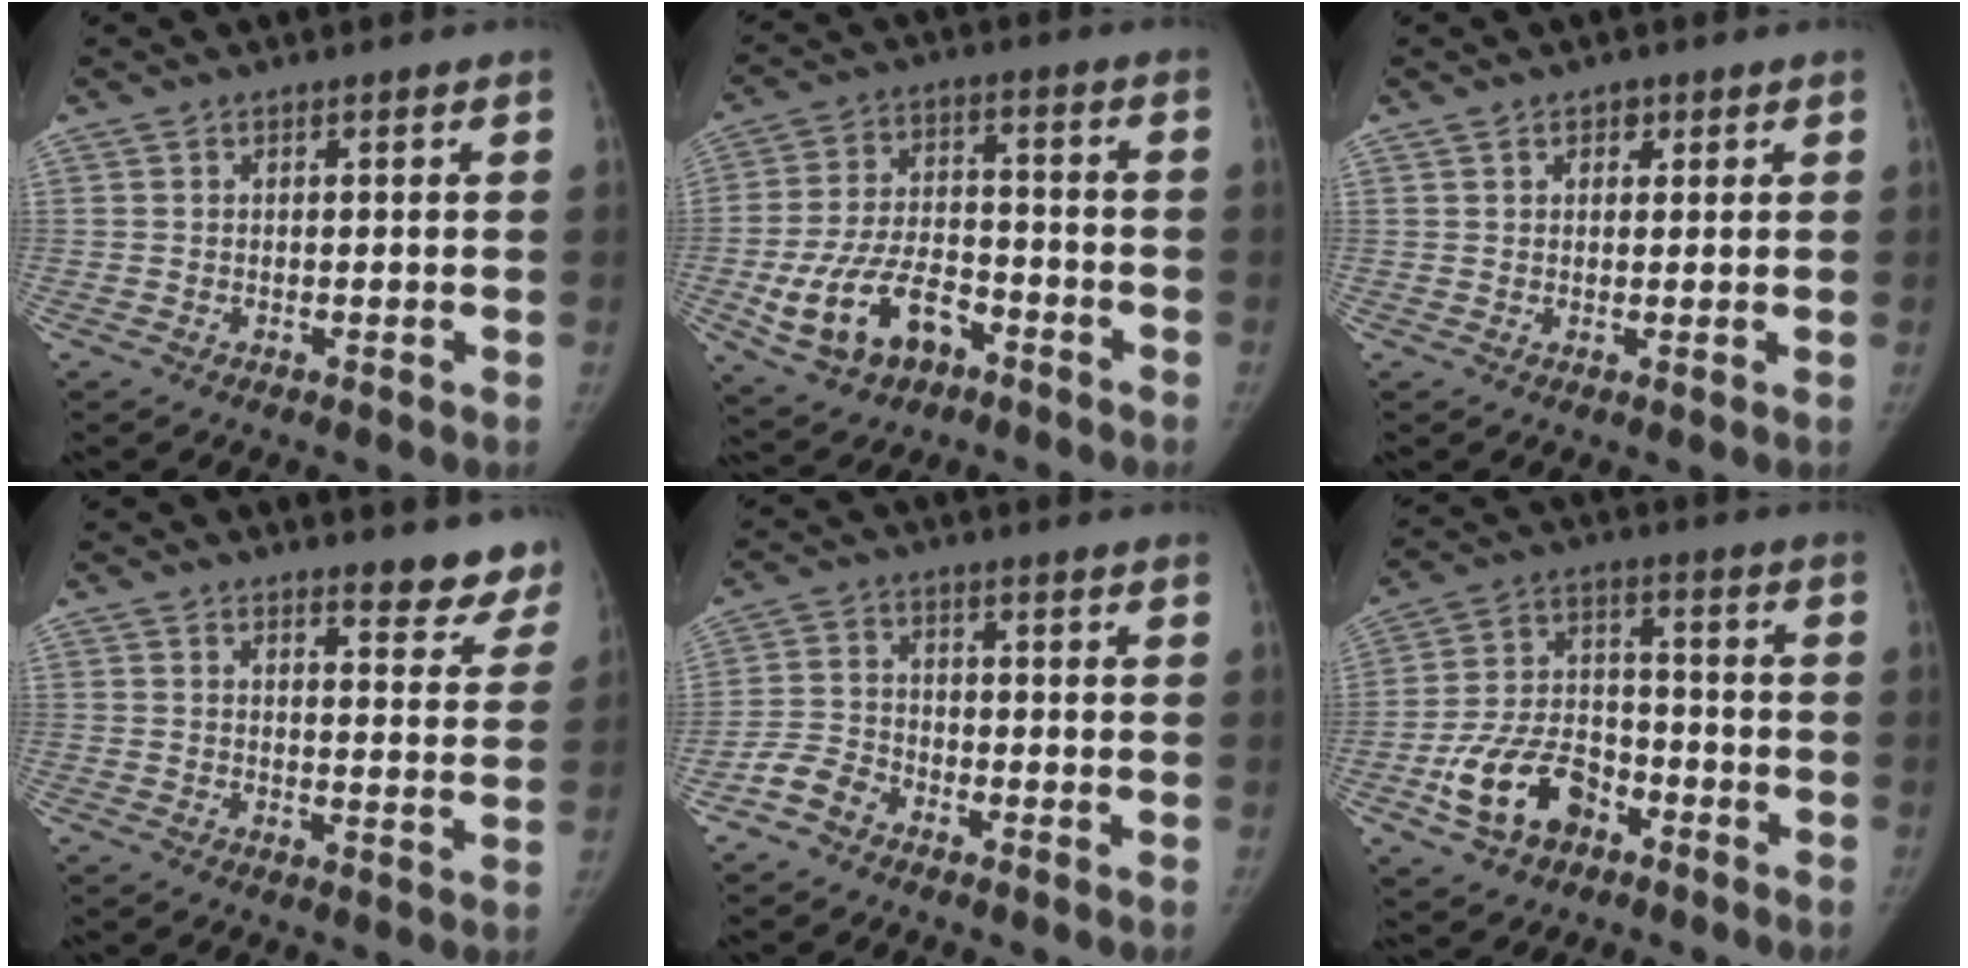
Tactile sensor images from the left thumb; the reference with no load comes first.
{"total": 14.9, "force": [-6.7, 9.1, 9.7], "torque": [-0.172, 0.036, -0.110]}
{"total": 2.2, "force": [1.2, 1.6, 1.0], "torque": [-0.002, -0.004, 0.015]}
{"total": 8.9, "force": [8.1, 2.5, 2.6], "torque": [0.009, -0.055, 0.078]}
{"total": 4.8, "force": [-3.4, 2.9, 1.6], "torque": [-0.028, 0.019, -0.074]}
{"total": 13.9, "force": [-6.7, 9.0, 8.1], "torque": [-0.131, 0.044, -0.117]}